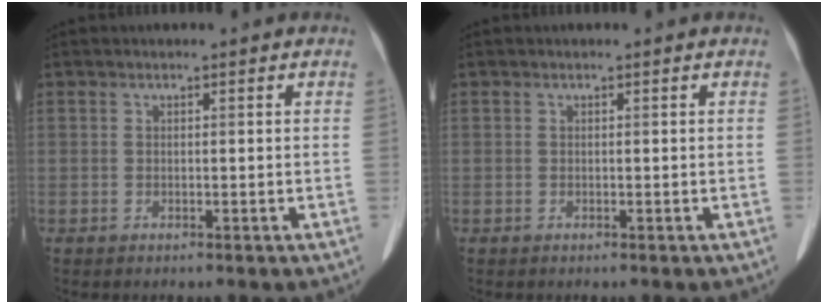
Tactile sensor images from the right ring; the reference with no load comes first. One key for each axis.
{"total": 0.0}